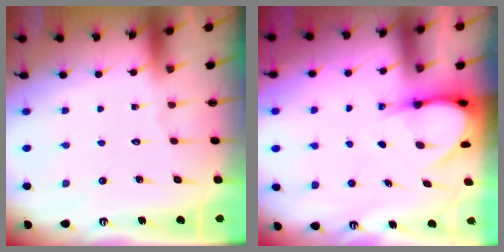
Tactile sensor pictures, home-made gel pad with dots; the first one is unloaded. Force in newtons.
{"total": 6.5, "press": 6.4, "slide": 0.7}